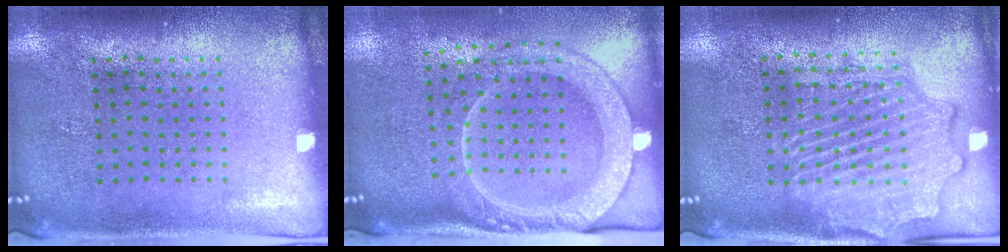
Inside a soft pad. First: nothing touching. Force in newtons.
{"total": 2.5, "press": 2.0, "slide": 1.5}
{"total": 2.3, "press": 2.3, "slide": 0.3}